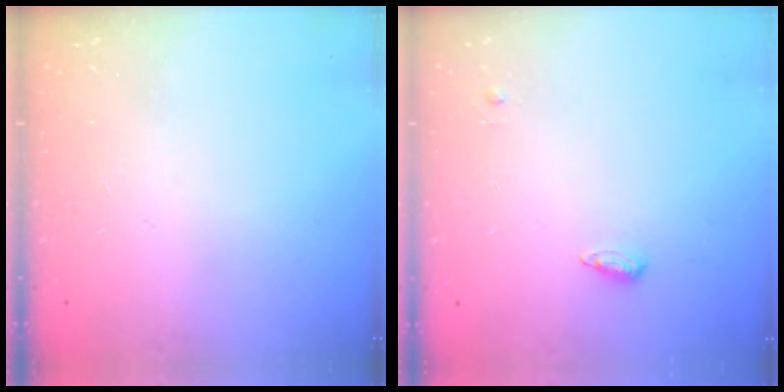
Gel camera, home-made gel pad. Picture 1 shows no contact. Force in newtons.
{"total": 4.2, "press": 4.1, "slide": 0.8}